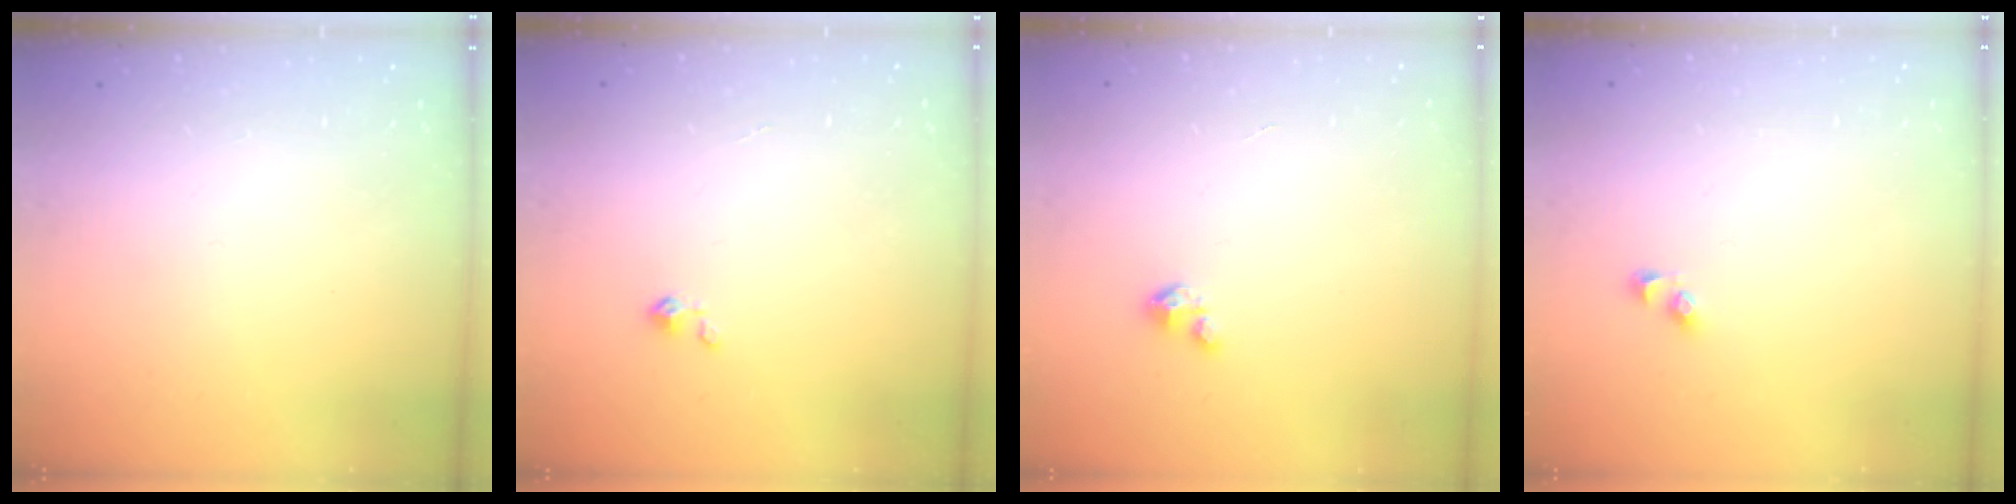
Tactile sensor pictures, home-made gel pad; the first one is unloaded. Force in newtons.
{"total": 2.3, "press": 2.2, "slide": 0.3}
{"total": 2.7, "press": 2.7, "slide": 0.2}
{"total": 2.3, "press": 2.3, "slide": 0.2}